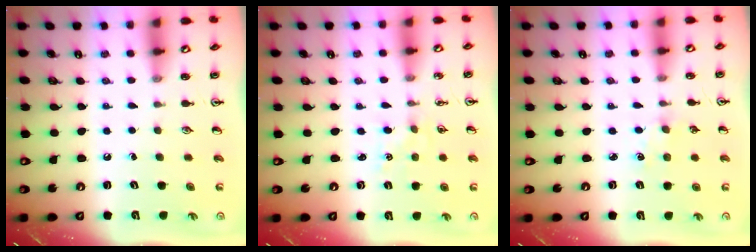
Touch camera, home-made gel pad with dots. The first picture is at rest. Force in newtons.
{"total": 1.0, "press": 0.9, "slide": 0.2}
{"total": 1.1, "press": 1.0, "slide": 0.2}